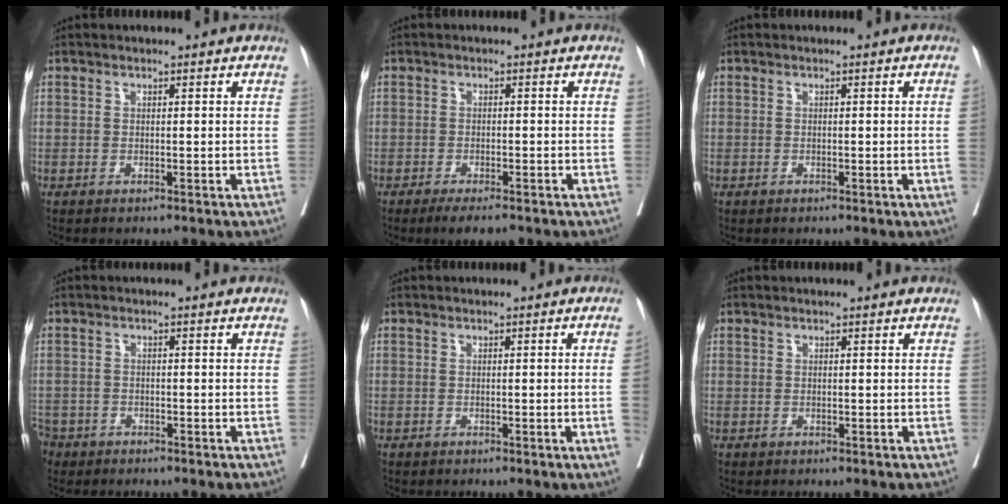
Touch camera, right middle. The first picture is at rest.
{"total": 4.3, "force": [-3.2, 0.9, 2.7], "torque": [-0.035, -0.006, -0.047]}
{"total": 0.6, "force": [-0.1, -0.2, 0.5], "torque": [-0.003, 0.001, -0.002]}
{"total": 5.4, "force": [-3.7, 3.8, 1.0], "torque": [-0.031, -0.001, -0.070]}
{"total": 2.2, "force": [-0.4, -0.8, 2.0], "torque": [-0.025, -0.002, -0.005]}
{"total": 0.0}